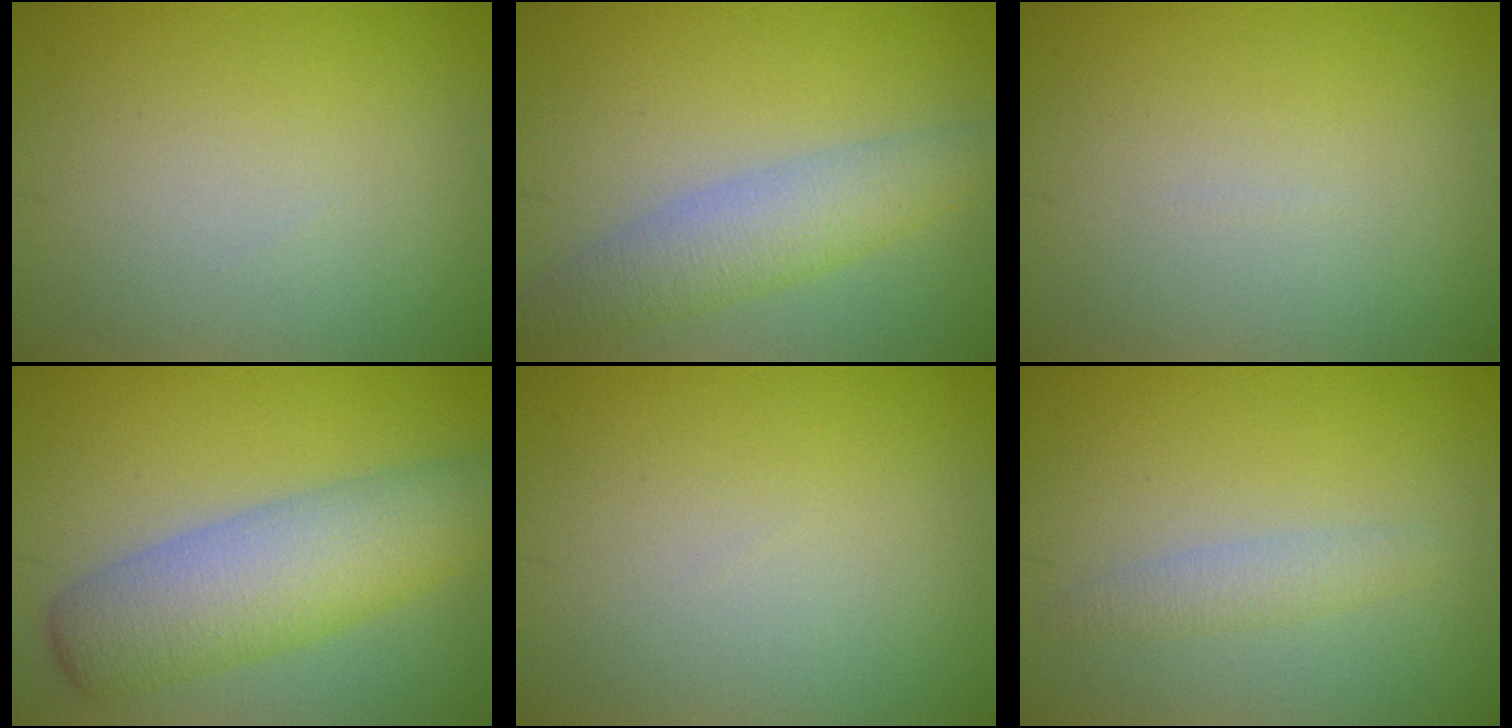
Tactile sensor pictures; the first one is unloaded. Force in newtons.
{"total": 4.4, "press": 4.4, "slide": 0.4}
{"total": 0.0}
{"total": 7.6, "press": 7.6, "slide": 0.2}
{"total": 0.0}
{"total": 1.8, "press": 1.8, "slide": 0.1}